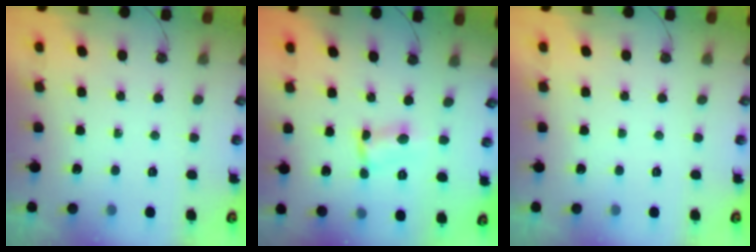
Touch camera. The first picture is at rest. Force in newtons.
{"total": 2.9, "press": 1.4, "slide": 2.5}
{"total": 0.0}